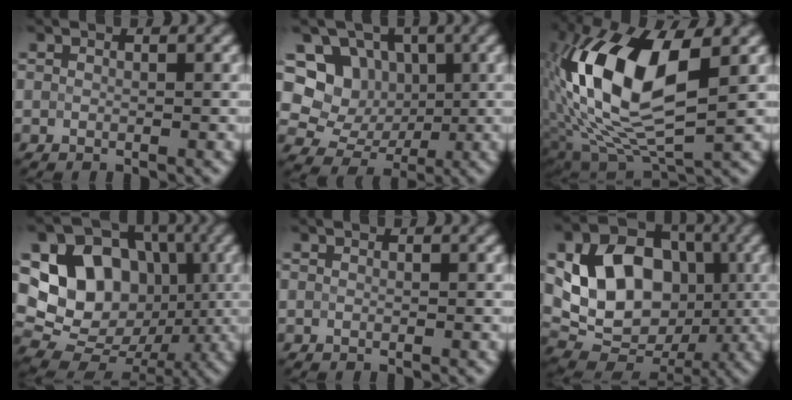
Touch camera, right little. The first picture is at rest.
{"total": 8.0, "force": [1.7, 7.0, 3.3], "torque": [-0.047, 0.024, -0.001]}
{"total": 13.6, "force": [1.9, 6.2, 12.0], "torque": [-0.241, 0.014, 0.027]}
{"total": 15.1, "force": [1.9, 12.9, 7.5], "torque": [-0.156, 0.026, 0.019]}
{"total": 0.0}
{"total": 11.7, "force": [0.7, 9.0, 7.5], "torque": [-0.132, 0.002, 0.012]}